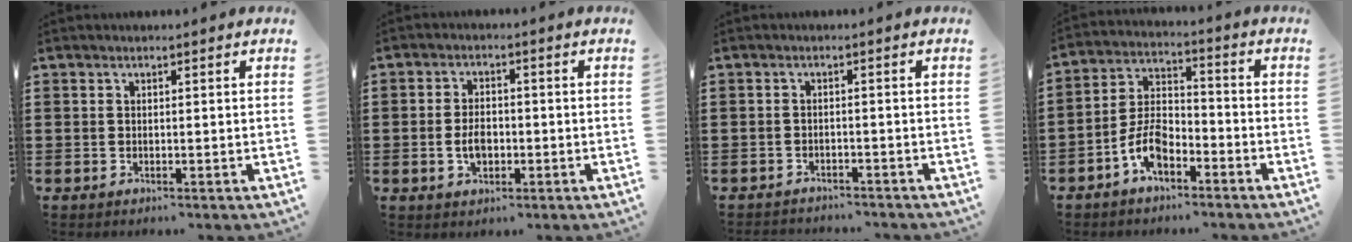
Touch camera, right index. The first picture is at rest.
{"total": 3.8, "force": [-0.7, 2.4, 2.9], "torque": [-0.062, 0.003, -0.015]}
{"total": 1.7, "force": [-1.6, 0.2, -0.1], "torque": [-0.005, 0.001, -0.036]}
{"total": 7.2, "force": [-4.1, 3.7, 4.8], "torque": [-0.113, 0.009, -0.081]}